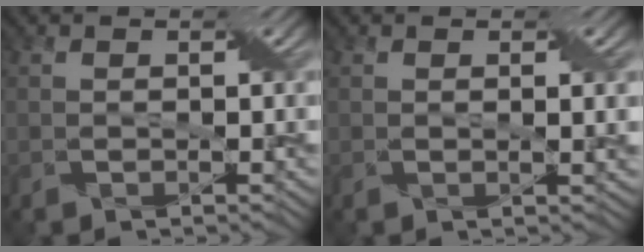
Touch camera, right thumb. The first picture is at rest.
{"total": 1.6, "force": [0.6, 0.0, 1.5], "torque": [-0.020, 0.002, 0.009]}